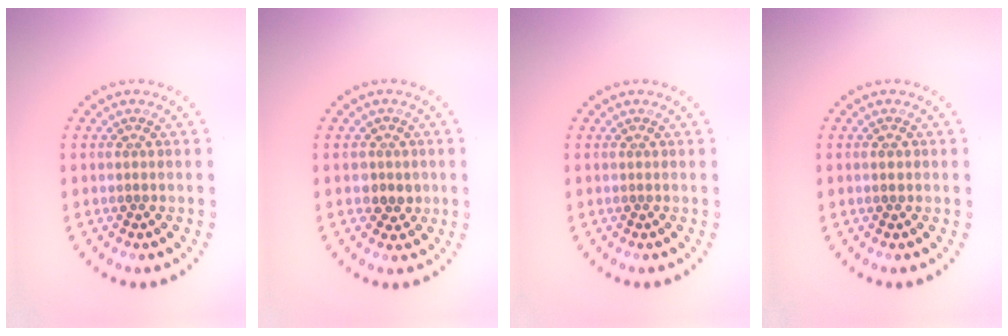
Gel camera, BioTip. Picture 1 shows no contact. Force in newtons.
{"total": 1.9, "press": 1.7, "slide": 0.9}
{"total": 0.0}
{"total": 1.0, "press": 1.0, "slide": 0.1}